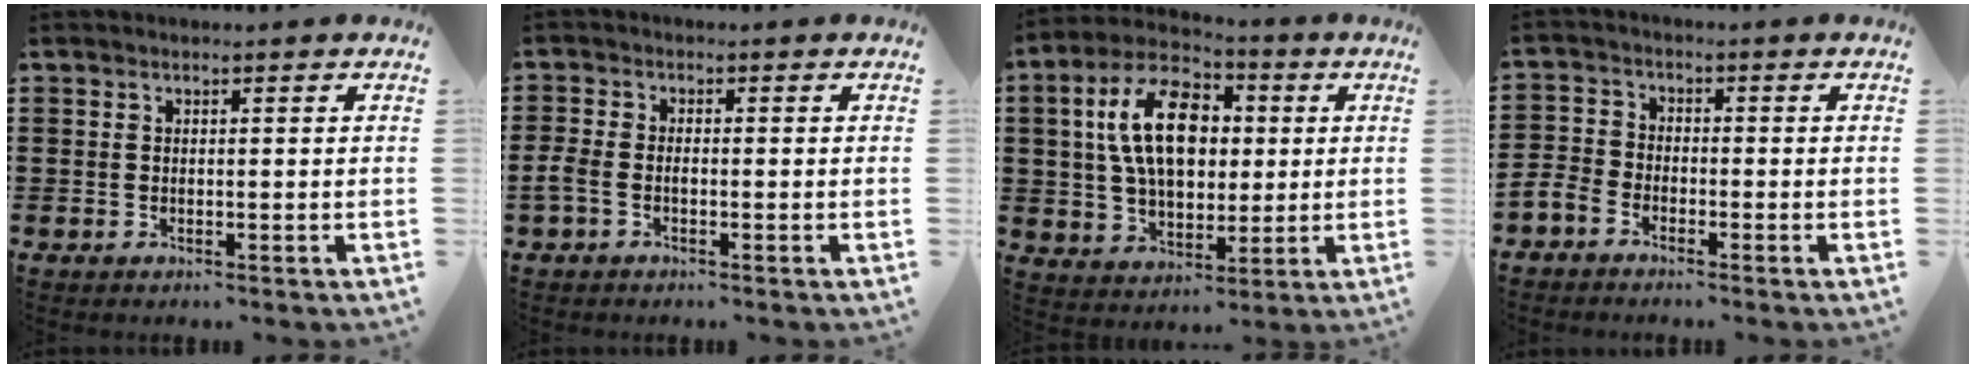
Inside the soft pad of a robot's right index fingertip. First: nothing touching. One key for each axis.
{"total": 1.6, "fx": -0.9, "fy": 0.7, "fz": 1.1, "tx": -0.029, "ty": -0.001, "tz": -0.020}
{"total": 13.6, "fx": 2.3, "fy": 8.2, "fz": 10.5, "tx": -0.219, "ty": 0.014, "tz": 0.036}
{"total": 2.6, "fx": -2.4, "fy": 1.1, "fz": 0.6, "tx": -0.028, "ty": 0.001, "tz": -0.053}